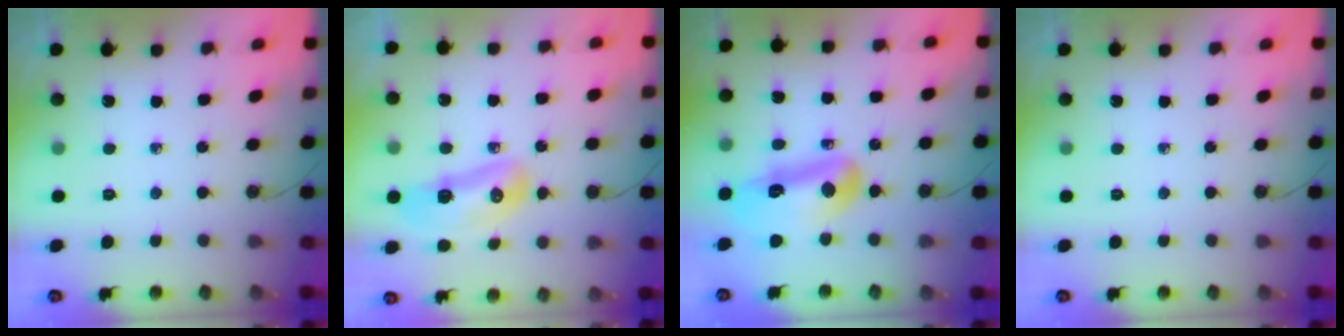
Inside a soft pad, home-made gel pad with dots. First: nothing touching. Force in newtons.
{"total": 10.6, "press": 10.5, "slide": 1.5}
{"total": 13.3, "press": 13.2, "slide": 1.6}
{"total": 0.0}